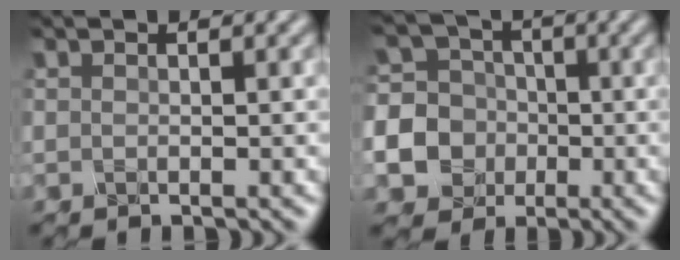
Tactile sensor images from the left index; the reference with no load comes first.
{"total": 15.9, "force": [-4.6, 14.9, 3.0], "torque": [-0.116, -0.032, -0.110]}